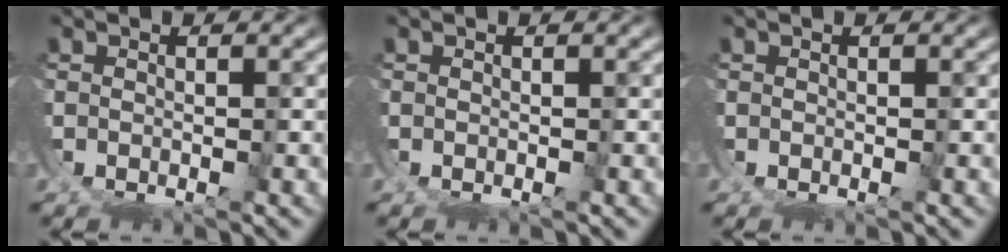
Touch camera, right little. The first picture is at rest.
{"total": 0.0}
{"total": 0.0}